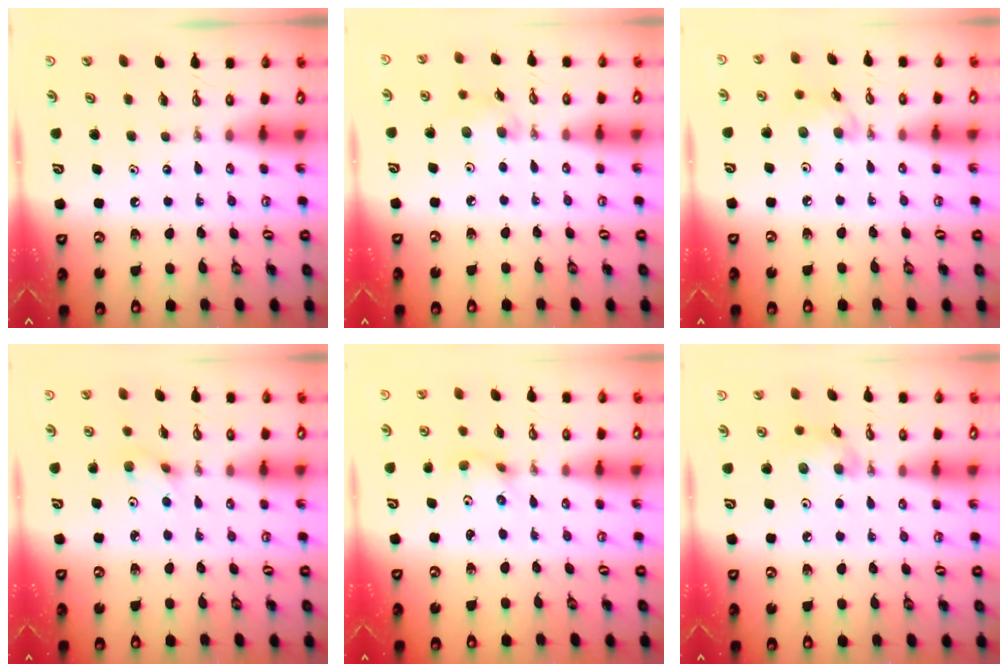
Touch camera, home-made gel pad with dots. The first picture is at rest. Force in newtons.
{"total": 6.3, "press": 4.7, "slide": 4.3}
{"total": 5.4, "press": 5.2, "slide": 1.5}
{"total": 4.2, "press": 4.1, "slide": 1.0}
{"total": 2.5, "press": 2.2, "slide": 1.2}
{"total": 7.3, "press": 6.9, "slide": 2.3}